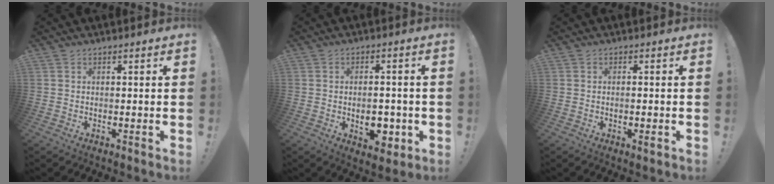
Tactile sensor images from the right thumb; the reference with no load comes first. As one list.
[{"total": 8.2, "force": [-2.0, 4.9, 6.2], "torque": [-0.070, 0.006, -0.029]}, {"total": 1.9, "force": [-0.7, 0.1, 1.8], "torque": [-0.026, 0.000, -0.012]}]